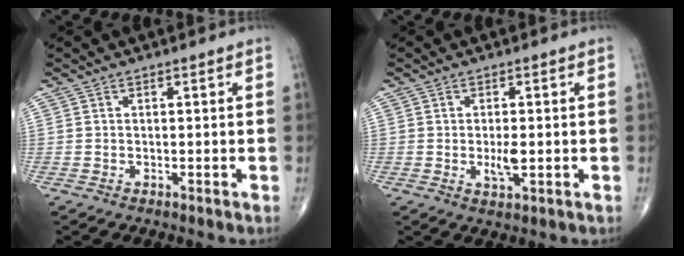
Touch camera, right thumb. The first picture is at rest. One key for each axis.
{"total": 5.2, "fx": -0.5, "fy": 2.3, "fz": 4.7, "tx": -0.076, "ty": -0.010, "tz": -0.006}